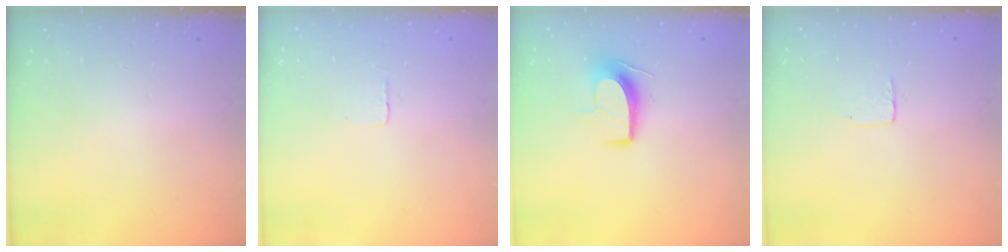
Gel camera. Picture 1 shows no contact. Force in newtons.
{"total": 1.9, "press": 1.9, "slide": 0.1}
{"total": 9.9, "press": 9.9, "slide": 0.6}
{"total": 3.6, "press": 3.6, "slide": 0.2}